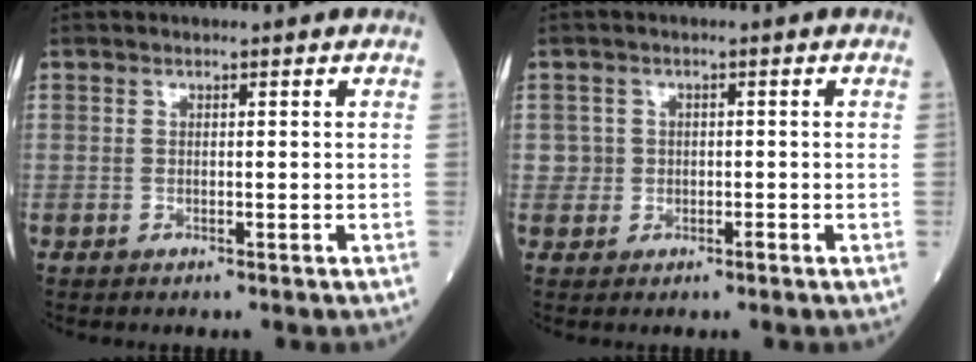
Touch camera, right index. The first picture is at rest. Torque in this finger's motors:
{"motor_torque": [0.58, -0.38, 0.28, 0.09]}